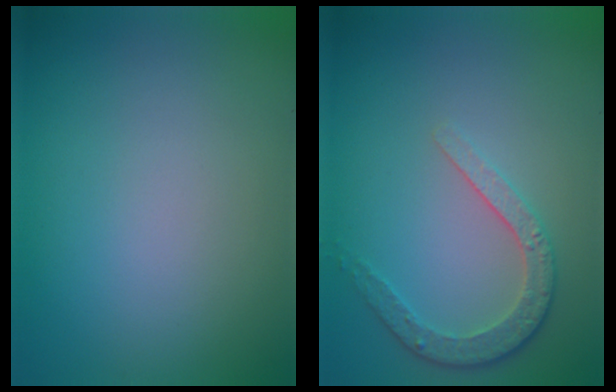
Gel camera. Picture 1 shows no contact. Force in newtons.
{"total": 2.9, "press": 2.5, "slide": 1.6}